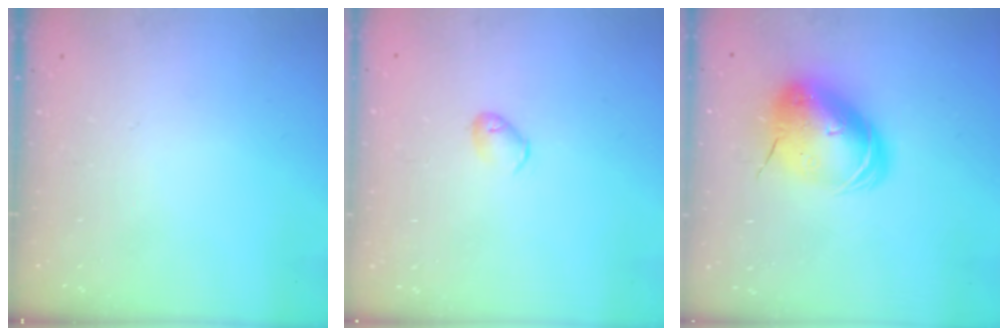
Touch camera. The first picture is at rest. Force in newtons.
{"total": 4.6, "press": 4.5, "slide": 1.1}
{"total": 12.4, "press": 12.2, "slide": 2.2}